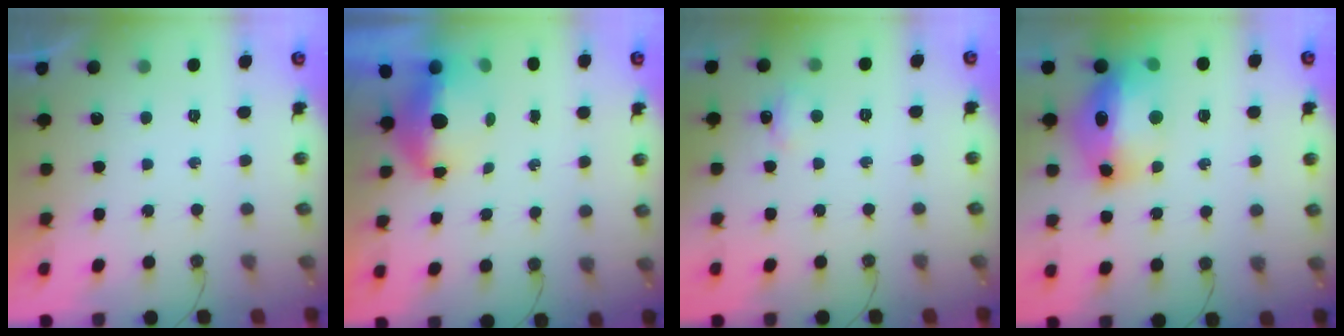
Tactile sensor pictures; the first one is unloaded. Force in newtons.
{"total": 6.2, "press": 6.1, "slide": 0.8}
{"total": 5.2, "press": 5.1, "slide": 0.9}
{"total": 16.5, "press": 16.5, "slide": 1.4}